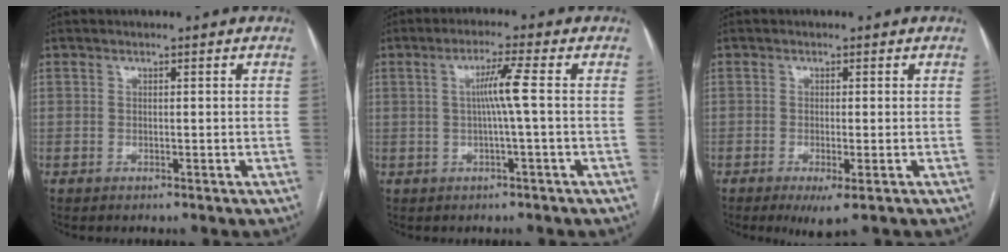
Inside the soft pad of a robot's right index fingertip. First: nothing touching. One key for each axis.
{"total": 4.6, "fx": 0.2, "fy": -1.0, "fz": 4.5, "tx": -0.082, "ty": 0.006, "tz": 0.005}
{"total": 3.5, "fx": -1.6, "fy": 0.5, "fz": 3.0, "tx": -0.045, "ty": -0.009, "tz": -0.022}